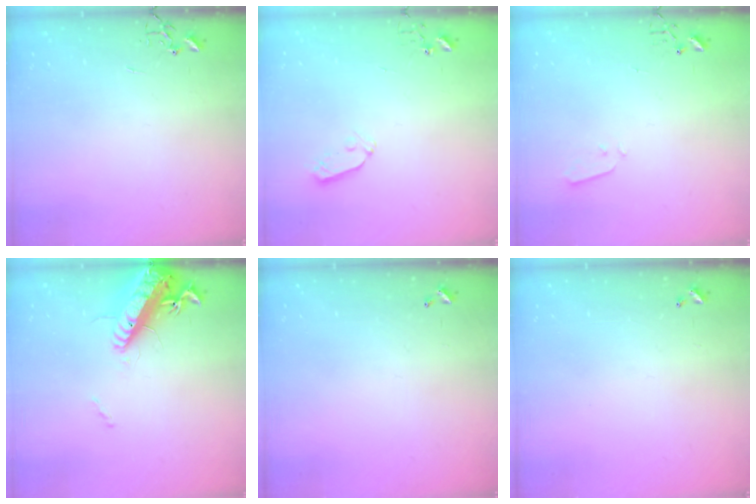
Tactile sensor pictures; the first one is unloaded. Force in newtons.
{"total": 3.7, "press": 3.6, "slide": 0.5}
{"total": 3.0, "press": 2.9, "slide": 0.7}
{"total": 16.7, "press": 16.2, "slide": 4.1}
{"total": 0.0}
{"total": 0.0}